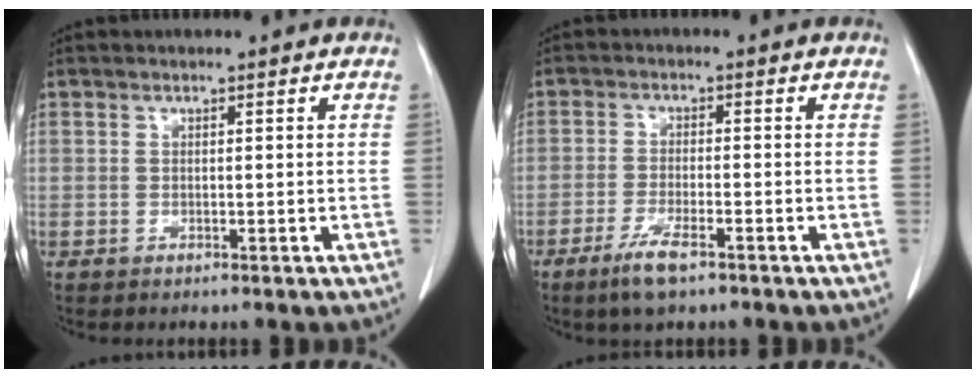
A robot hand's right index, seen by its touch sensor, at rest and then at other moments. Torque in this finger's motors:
{"motor_torque": [0.35, -0.29, 0.08, 0.02]}